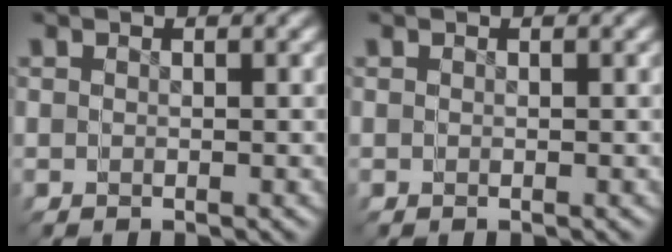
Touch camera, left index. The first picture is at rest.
{"total": 0.0}